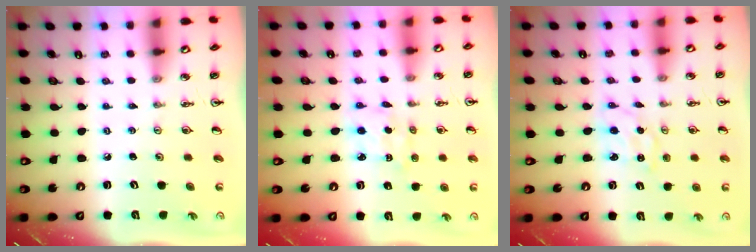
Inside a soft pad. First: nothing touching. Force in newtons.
{"total": 2.9, "press": 2.9, "slide": 0.4}
{"total": 1.7, "press": 1.7, "slide": 0.3}